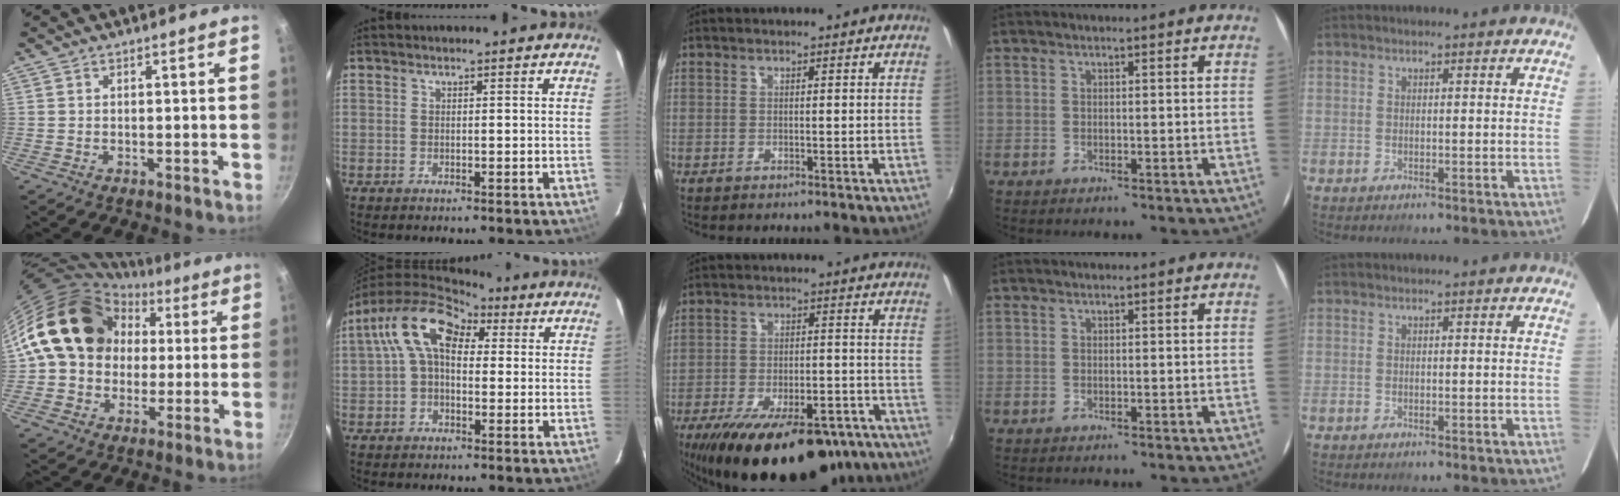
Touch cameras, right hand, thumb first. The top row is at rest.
{"thumb": {"total": 18.3, "force": [3.4, 14.9, 10.0], "torque": [-0.140, 0.042, 0.052]}, "index": {"total": 11.8, "force": [3.4, 7.4, 8.5], "torque": [-0.153, 0.040, 0.048]}, "middle": {"total": 24.1, "force": [-17.3, 9.3, 14.0], "torque": [-0.245, -0.025, -0.238]}}